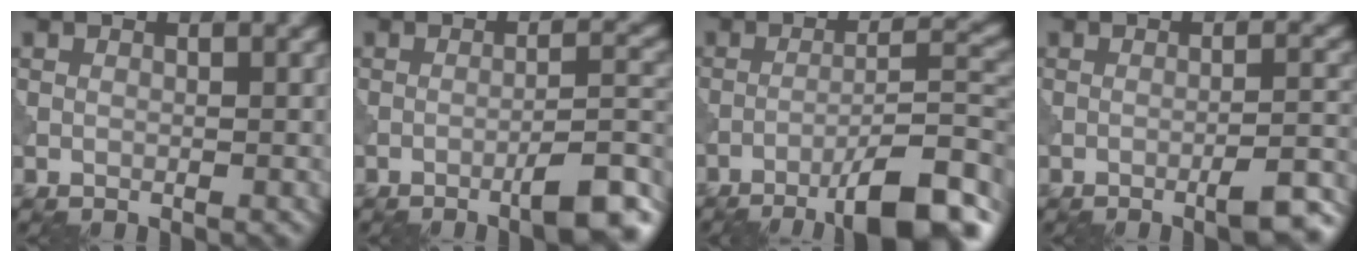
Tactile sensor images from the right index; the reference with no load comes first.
{"total": 6.0, "force": [-3.7, 1.0, 4.7], "torque": [-0.057, 0.013, -0.057]}
{"total": 10.7, "force": [-7.1, 2.2, 7.7], "torque": [-0.110, 0.017, -0.110]}
{"total": 4.6, "force": [-2.8, 0.9, 3.5], "torque": [-0.045, 0.007, -0.044]}